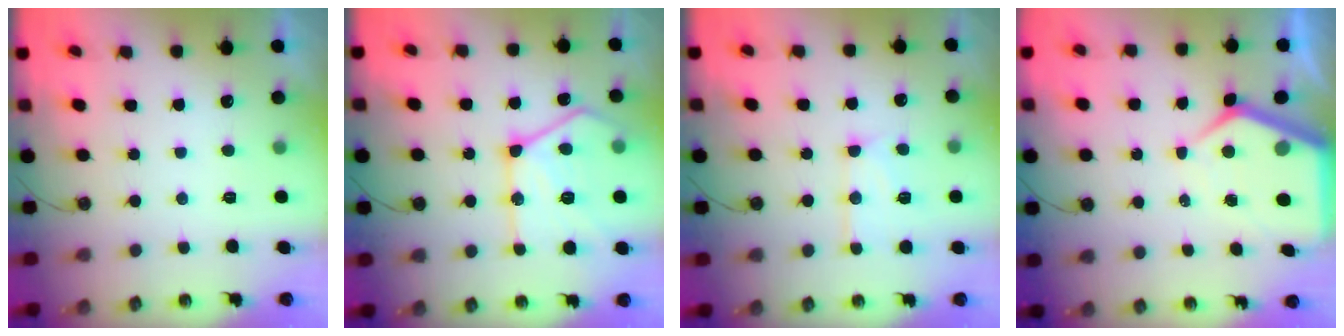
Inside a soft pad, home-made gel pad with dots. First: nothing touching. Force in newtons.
{"total": 20.5, "press": 20.4, "slide": 2.0}
{"total": 12.0, "press": 11.9, "slide": 1.0}
{"total": 8.5, "press": 8.5, "slide": 0.7}